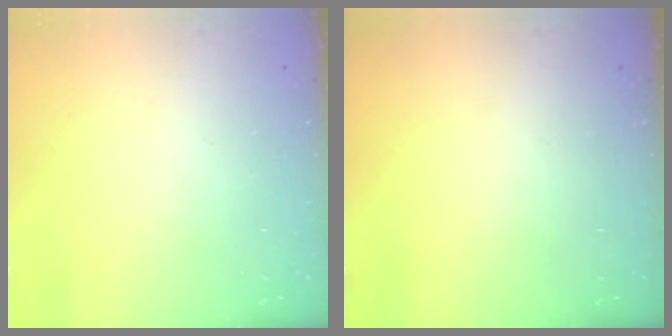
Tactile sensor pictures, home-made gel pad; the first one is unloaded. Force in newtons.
{"total": 0.0}